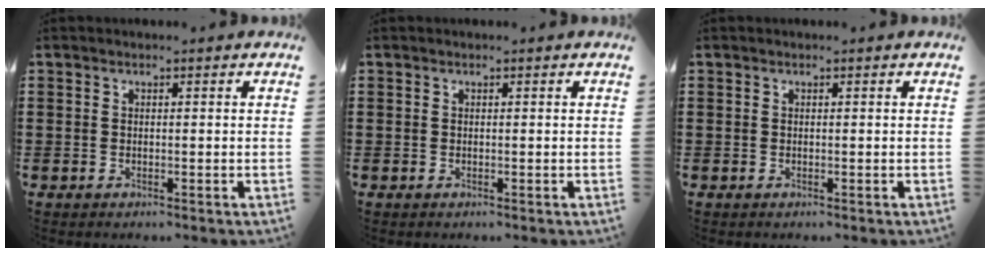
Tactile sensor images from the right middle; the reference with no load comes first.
{"total": 0.0}
{"total": 0.0}